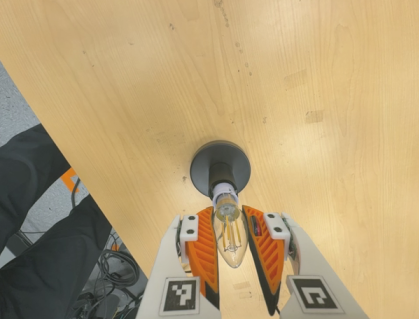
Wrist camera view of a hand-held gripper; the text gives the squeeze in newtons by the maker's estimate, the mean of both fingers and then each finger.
{"total": 13.4, "left": 12.4, "right": 14.4}